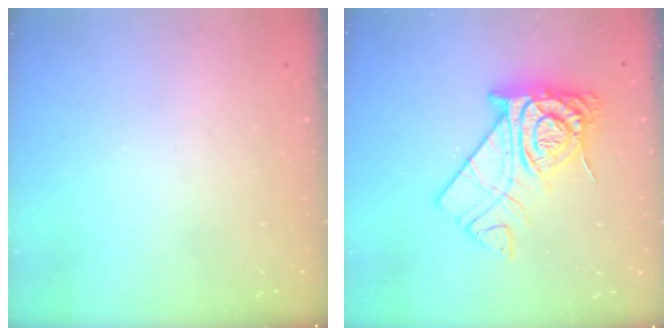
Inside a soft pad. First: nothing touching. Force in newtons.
{"total": 16.1, "press": 16.0, "slide": 2.0}